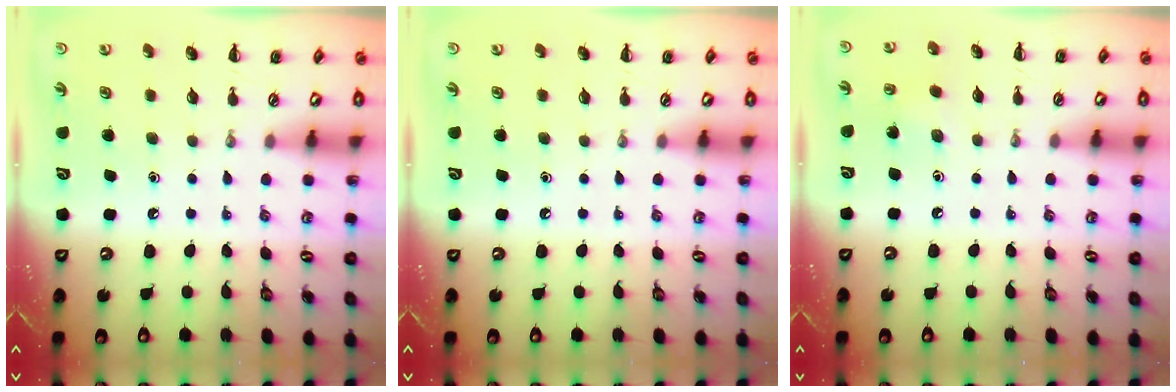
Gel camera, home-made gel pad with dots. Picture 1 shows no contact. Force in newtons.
{"total": 0.0}
{"total": 2.2, "press": 2.0, "slide": 0.8}